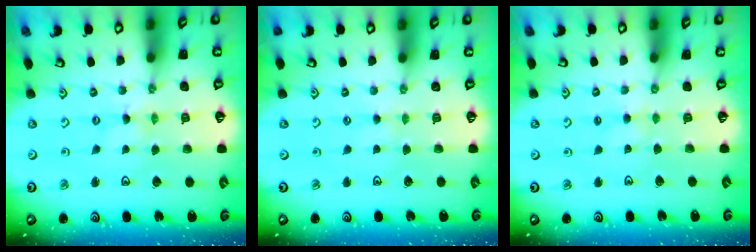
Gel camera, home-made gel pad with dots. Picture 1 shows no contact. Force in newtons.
{"total": 1.9, "press": 1.9, "slide": 0.4}
{"total": 2.8, "press": 2.8, "slide": 0.3}